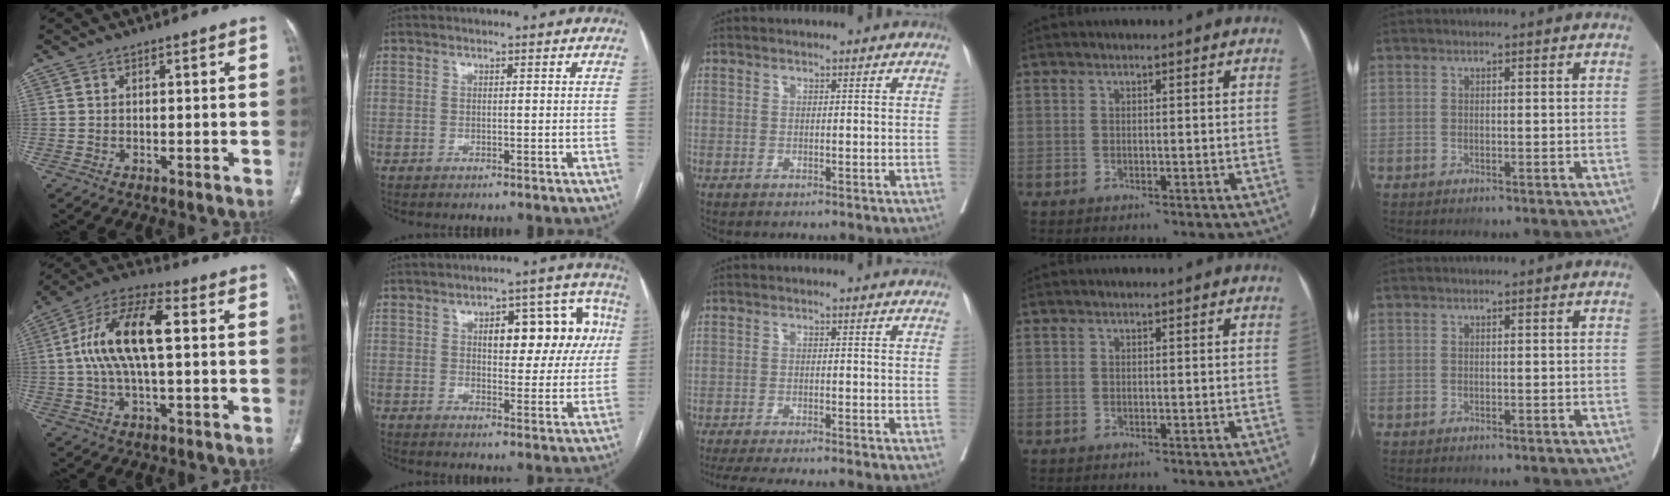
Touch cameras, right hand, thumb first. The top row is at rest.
{"thumb": {"total": 14.7, "force": [1.5, 5.8, 13.4], "torque": [-0.271, 0.032, 0.022]}, "index": {"total": 12.0, "force": [3.1, 5.5, 10.2], "torque": [-0.116, 0.039, 0.042]}, "middle": {"total": 15.6, "force": [-14.1, 0.6, 6.7], "torque": [-0.100, -0.031, -0.193]}}